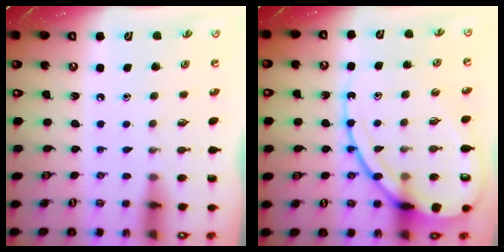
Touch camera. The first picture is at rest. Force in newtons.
{"total": 17.8, "press": 17.7, "slide": 1.6}